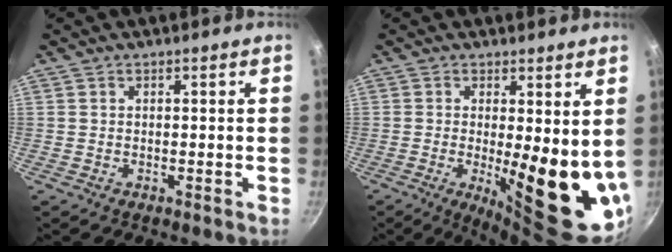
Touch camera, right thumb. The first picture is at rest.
{"total": 15.1, "force": [0.1, 4.7, 14.3], "torque": [-0.170, -0.038, 0.012]}